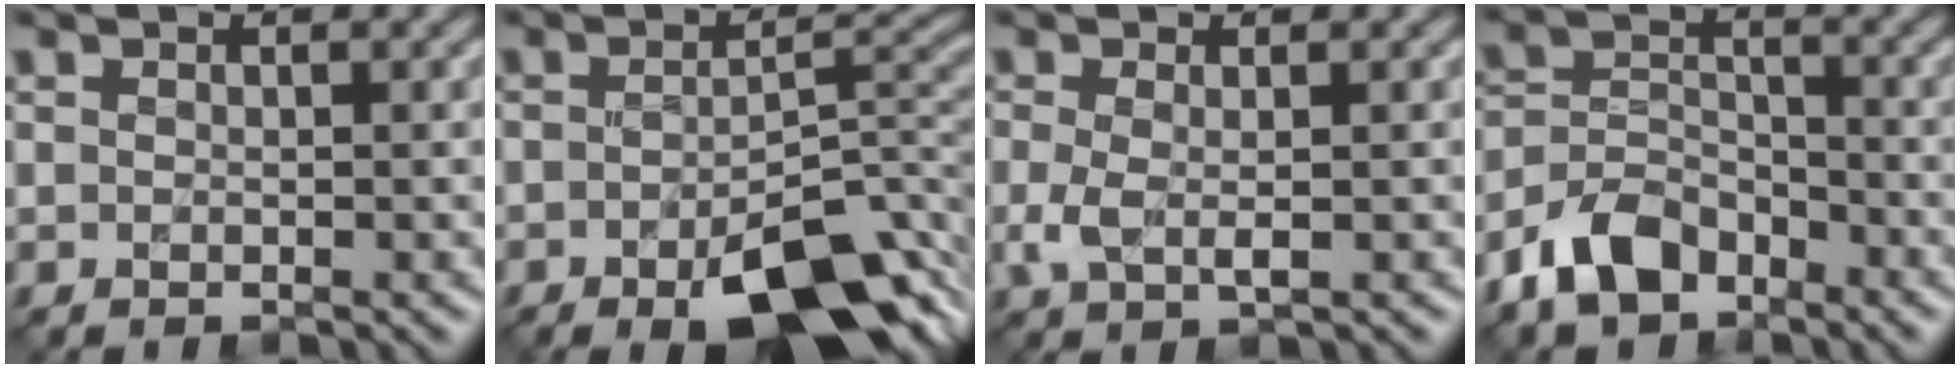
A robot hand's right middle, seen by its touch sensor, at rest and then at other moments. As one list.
[{"total": 9.6, "force": [-4.9, 3.4, 7.5], "torque": [-0.112, -0.009, -0.069]}, {"total": 2.4, "force": [-0.2, 1.0, 2.2], "torque": [-0.053, -0.003, -0.003]}, {"total": 5.6, "force": [-4.0, 3.1, 2.4], "torque": [-0.047, 0.001, -0.086]}]